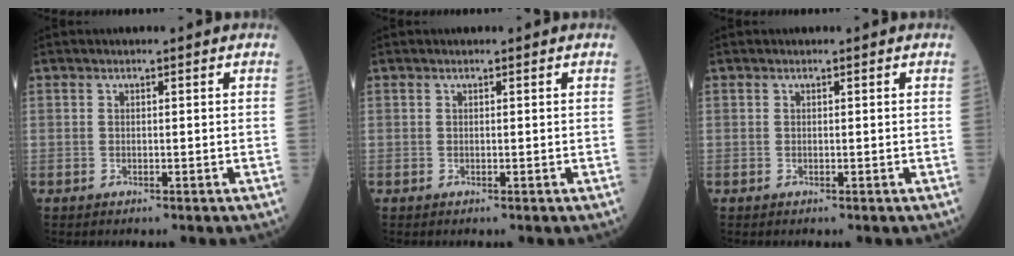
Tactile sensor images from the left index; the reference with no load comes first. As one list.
[{"total": 0.0}, {"total": 0.0}]